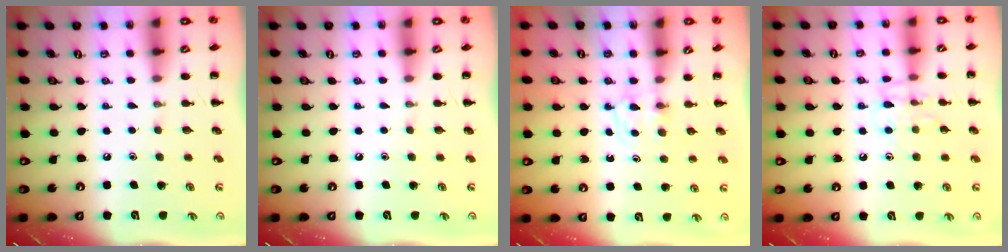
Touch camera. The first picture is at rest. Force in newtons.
{"total": 0.0}
{"total": 3.2, "press": 2.8, "slide": 1.4}
{"total": 8.0, "press": 8.0, "slide": 0.7}